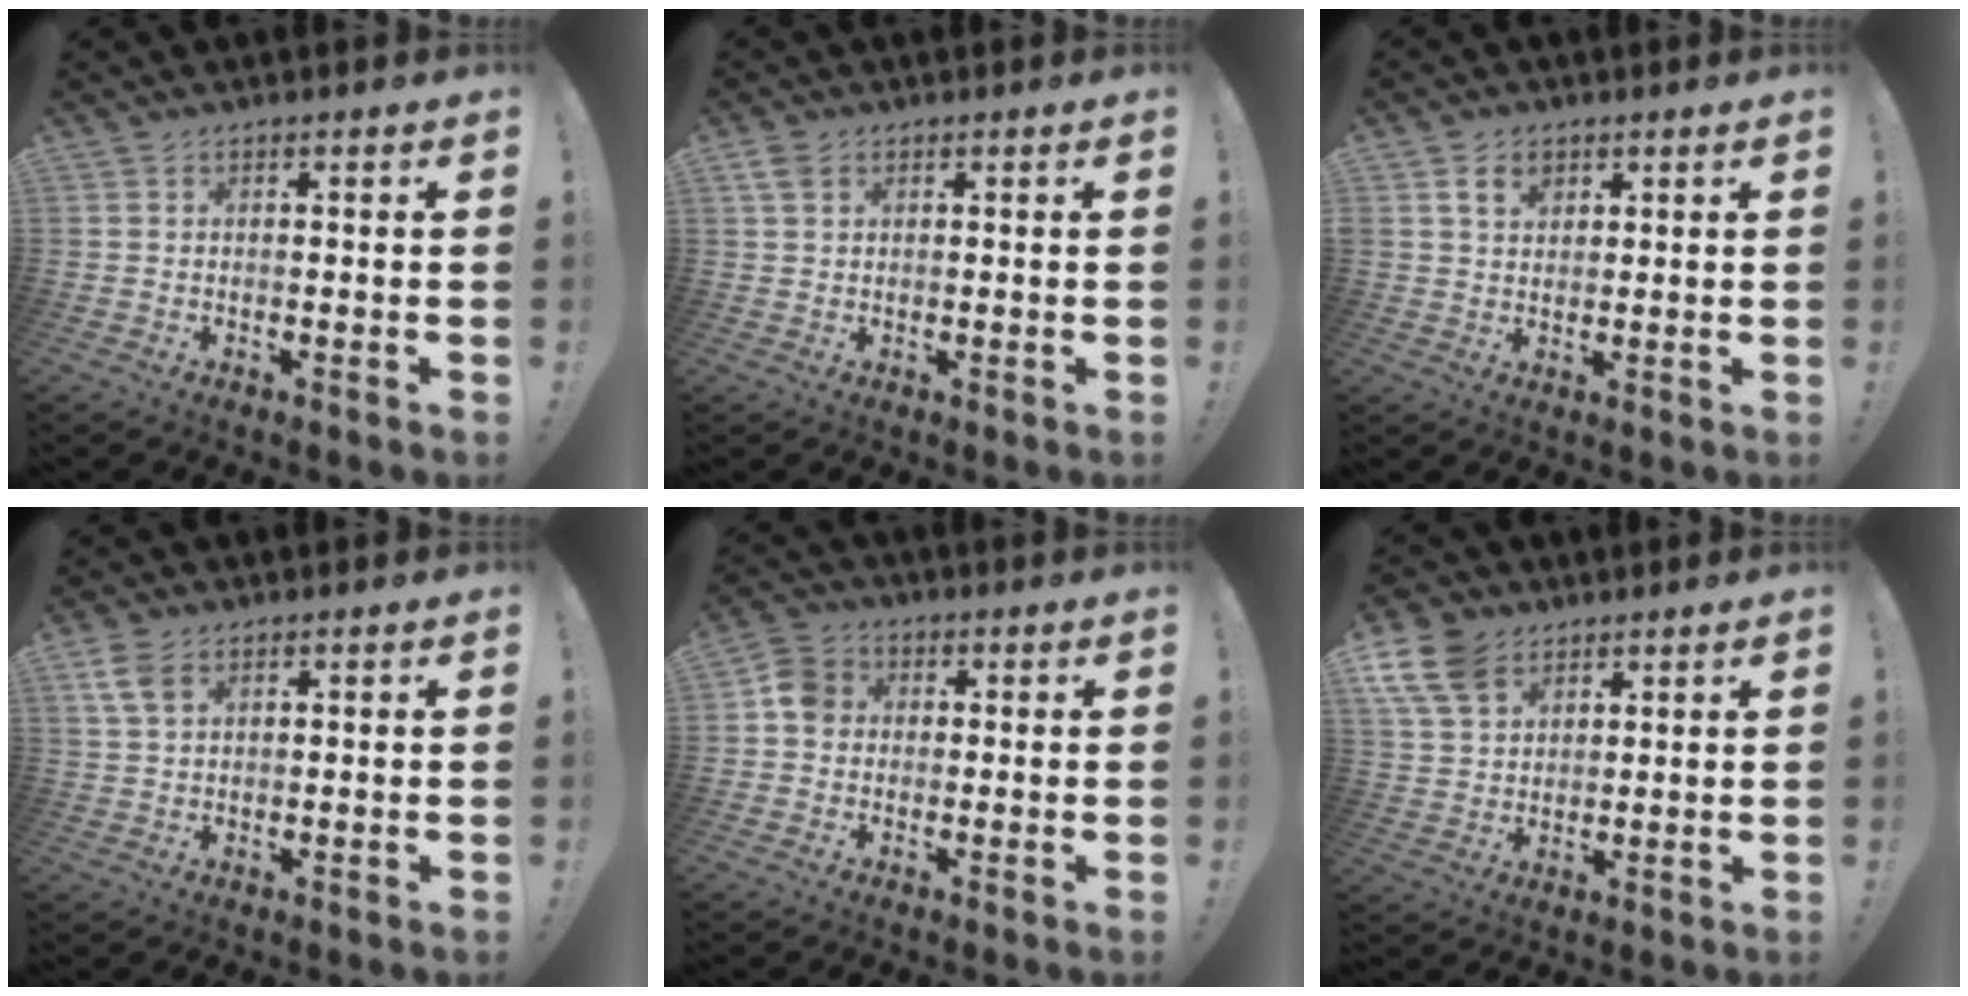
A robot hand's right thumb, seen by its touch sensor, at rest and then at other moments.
{"total": 3.3, "force": [1.6, 2.1, 1.9], "torque": [-0.039, 0.002, 0.031]}
{"total": 5.0, "force": [2.6, 3.3, 2.7], "torque": [-0.043, -0.002, 0.047]}
{"total": 5.4, "force": [2.6, 3.1, 3.6], "torque": [-0.071, -0.001, 0.053]}
{"total": 6.5, "force": [0.2, 5.6, 3.3], "torque": [-0.052, 0.019, 0.005]}
{"total": 11.2, "force": [6.5, 7.3, 5.4], "torque": [-0.110, -0.023, 0.130]}